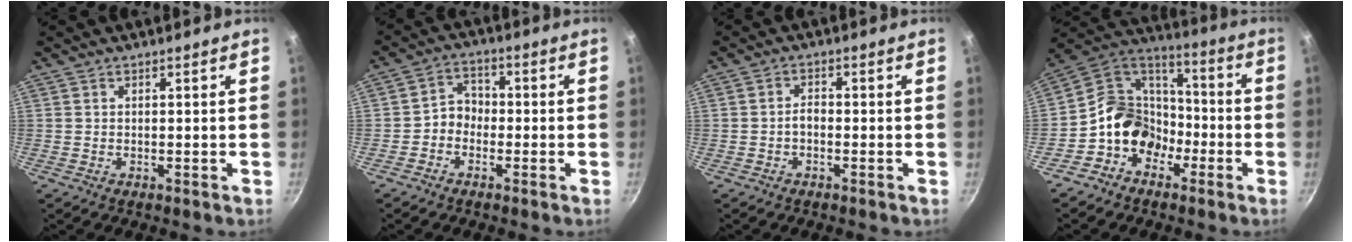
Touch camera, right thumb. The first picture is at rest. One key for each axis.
{"total": 4.2, "fx": -1.5, "fy": 3.4, "fz": 1.9, "tx": -0.009, "ty": 0.026, "tz": -0.038}
{"total": 2.0, "fx": -0.8, "fy": 1.1, "fz": 1.4, "tx": -0.018, "ty": 0.016, "tz": -0.017}
{"total": 13.4, "fx": -5.4, "fy": 10.7, "fz": 6.0, "tx": -0.054, "ty": 0.065, "tz": -0.116}